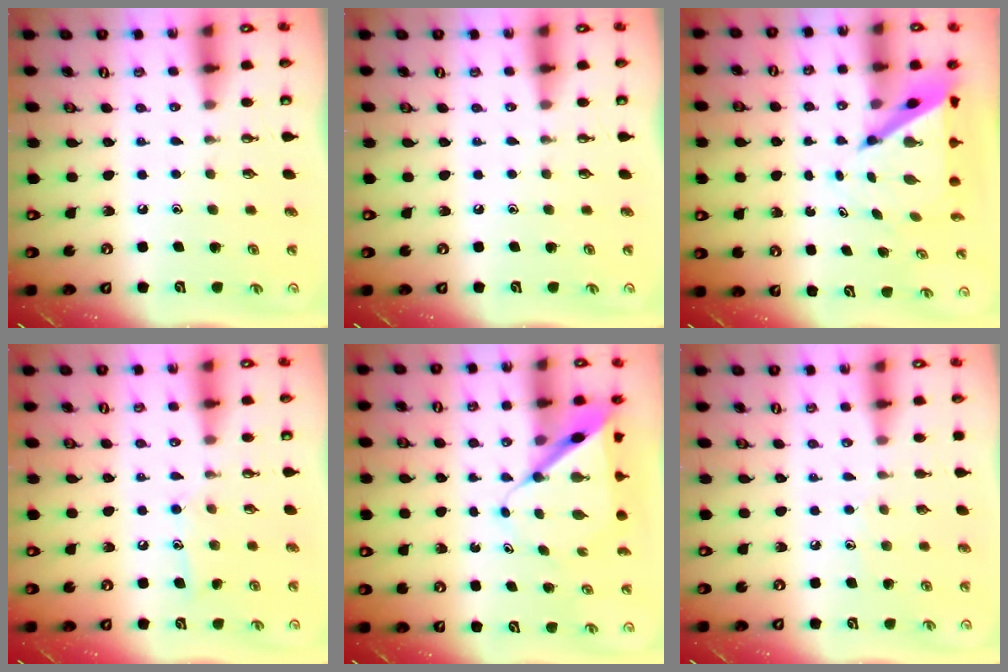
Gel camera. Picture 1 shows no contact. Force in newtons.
{"total": 0.0}
{"total": 6.8, "press": 6.8, "slide": 0.5}
{"total": 7.9, "press": 7.9, "slide": 0.4}
{"total": 8.1, "press": 8.1, "slide": 0.7}
{"total": 3.8, "press": 3.8, "slide": 0.4}